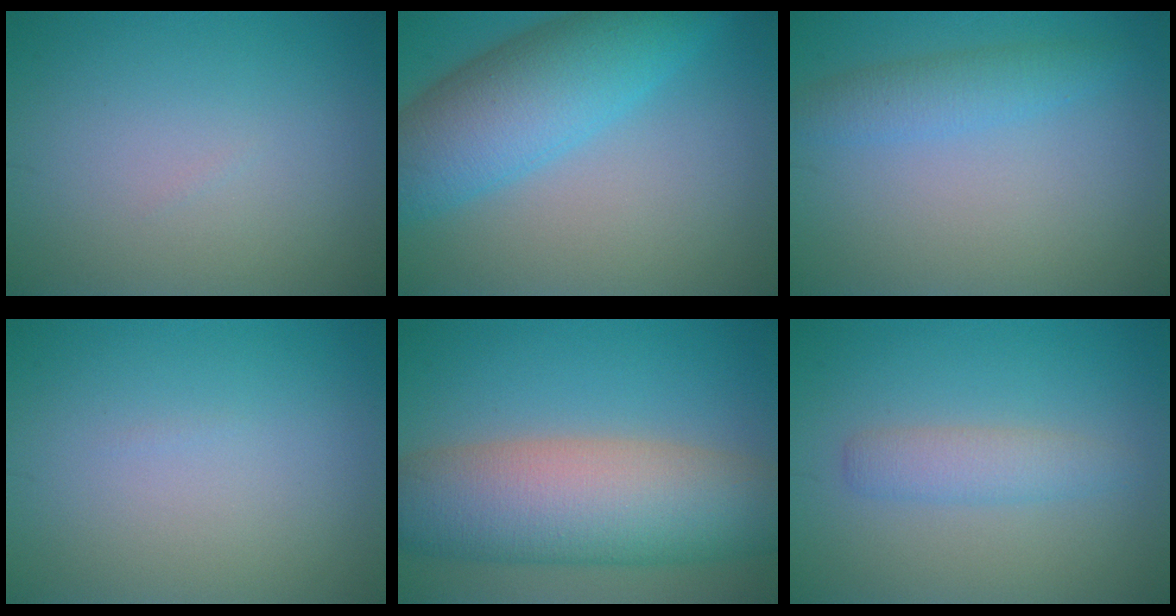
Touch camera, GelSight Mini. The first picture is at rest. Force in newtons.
{"total": 8.6, "press": 8.6, "slide": 0.1}
{"total": 2.6, "press": 2.6, "slide": 0.0}
{"total": 0.0}
{"total": 11.1, "press": 11.1, "slide": 0.6}
{"total": 2.4, "press": 2.4, "slide": 0.1}